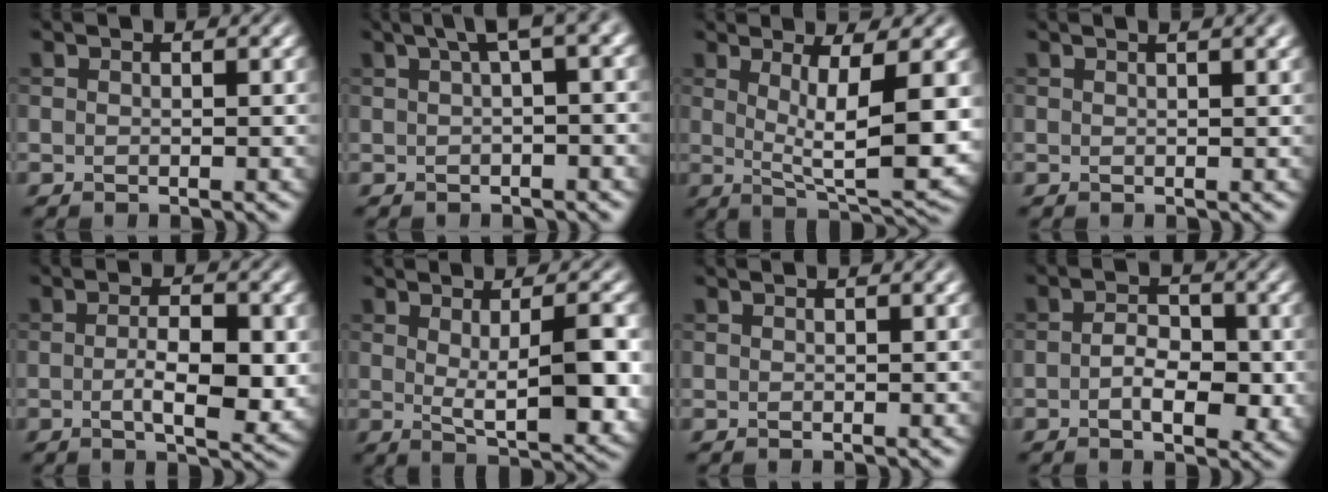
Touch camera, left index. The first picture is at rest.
{"total": 4.5, "force": [1.4, 1.1, 4.1], "torque": [-0.044, 0.022, 0.017]}
{"total": 8.0, "force": [1.3, 2.1, 7.6], "torque": [-0.126, -0.016, 0.029]}
{"total": 3.0, "force": [1.6, 1.1, 2.3], "torque": [-0.012, 0.006, 0.010]}
{"total": 5.4, "force": [-0.5, 2.0, 5.0], "torque": [-0.084, -0.012, -0.005]}
{"total": 7.1, "force": [0.4, 2.1, 6.8], "torque": [-0.097, -0.013, 0.013]}
{"total": 1.0, "force": [0.5, 0.2, 0.8], "torque": [-0.007, 0.007, 0.007]}
{"total": 4.0, "force": [-0.7, 2.3, 3.2], "torque": [-0.051, -0.005, -0.013]}